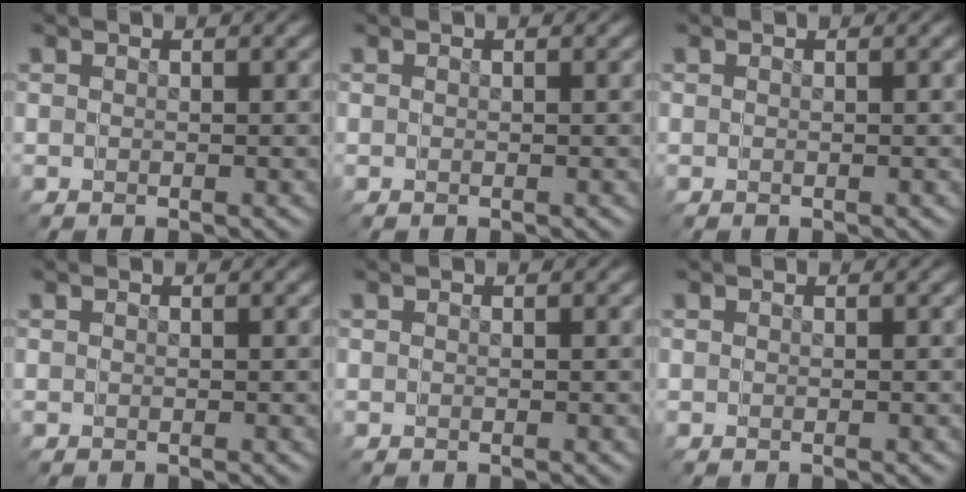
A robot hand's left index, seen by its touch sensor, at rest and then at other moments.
{"total": 0.0}
{"total": 0.0}
{"total": 0.0}
{"total": 0.0}
{"total": 0.0}